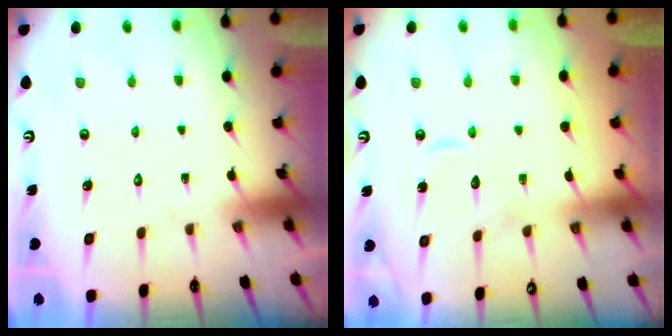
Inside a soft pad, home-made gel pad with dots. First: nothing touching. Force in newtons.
{"total": 7.1, "press": 7.1, "slide": 0.7}